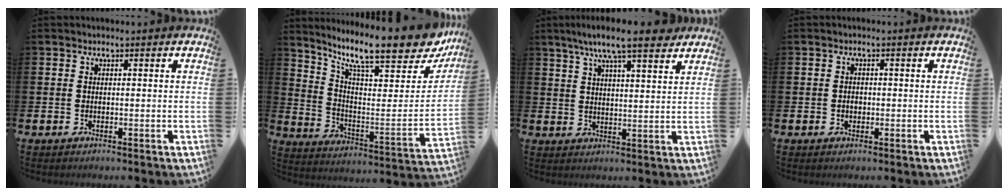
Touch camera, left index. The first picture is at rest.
{"total": 13.0, "force": [10.4, 3.1, 7.2], "torque": [-0.135, -0.084, 0.168]}
{"total": 9.1, "force": [7.7, 1.2, 4.6], "torque": [-0.096, -0.025, 0.136]}
{"total": 1.2, "force": [-0.1, 1.0, 0.5], "torque": [-0.001, 0.004, -0.007]}